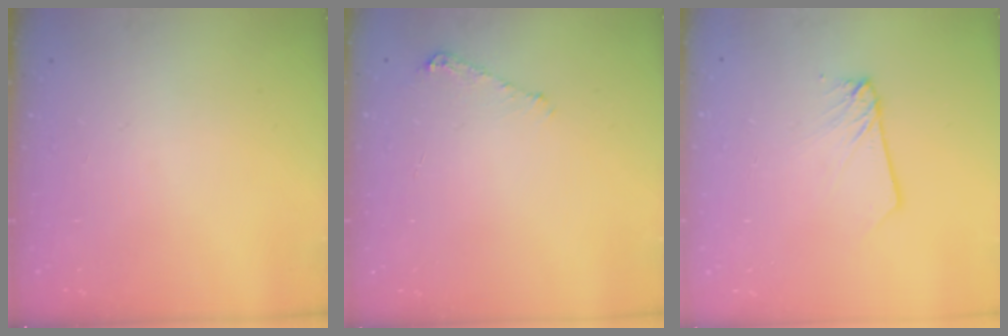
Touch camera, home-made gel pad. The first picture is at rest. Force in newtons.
{"total": 5.3, "press": 5.2, "slide": 0.6}
{"total": 2.5, "press": 2.5, "slide": 0.1}